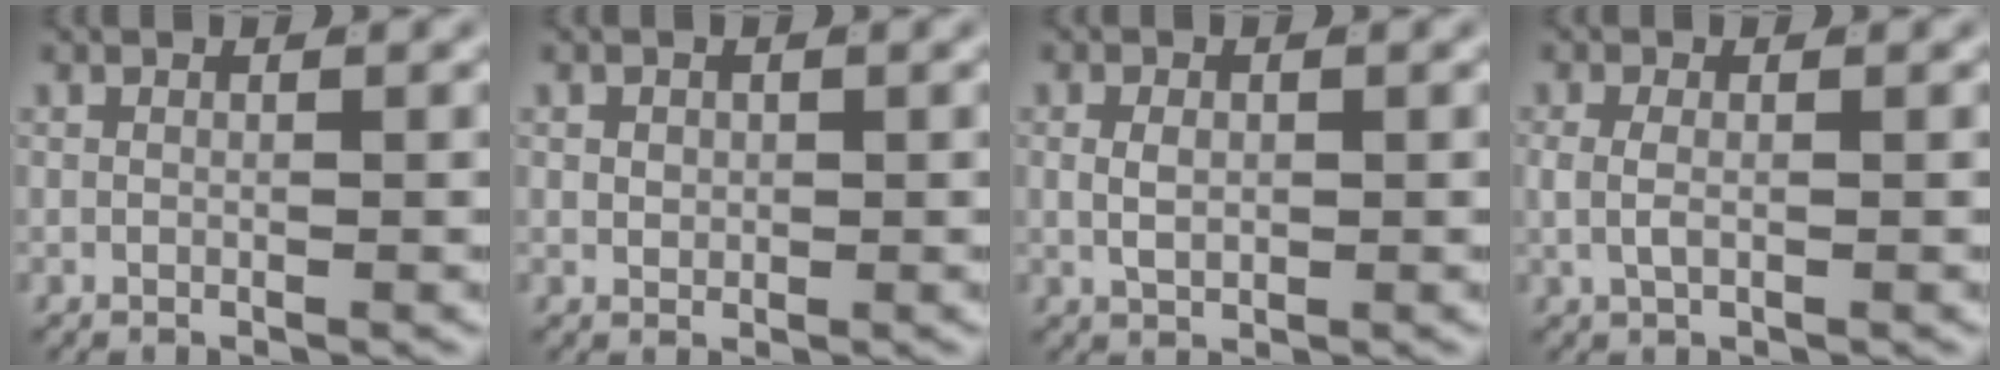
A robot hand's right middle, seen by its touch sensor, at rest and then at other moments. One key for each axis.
{"total": 1.0, "fx": 0.3, "fy": 0.8, "fz": 0.6, "tx": -0.012, "ty": -0.005, "tz": 0.013}
{"total": 1.8, "fx": 0.0, "fy": 1.1, "fz": 1.4, "tx": -0.027, "ty": -0.006, "tz": 0.009}
{"total": 1.9, "fx": 0.1, "fy": 0.9, "fz": 1.7, "tx": -0.039, "ty": -0.005, "tz": 0.005}